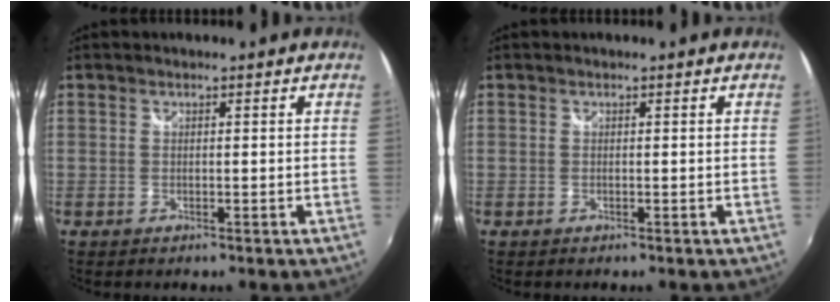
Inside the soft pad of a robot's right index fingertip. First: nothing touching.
{"total": 0.0}